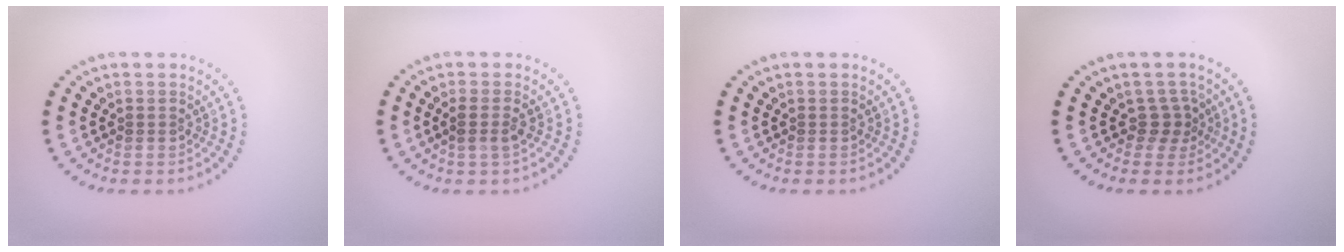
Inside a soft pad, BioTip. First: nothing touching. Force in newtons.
{"total": 1.5, "press": 1.3, "slide": 0.8}
{"total": 0.0}
{"total": 1.9, "press": 1.2, "slide": 1.5}